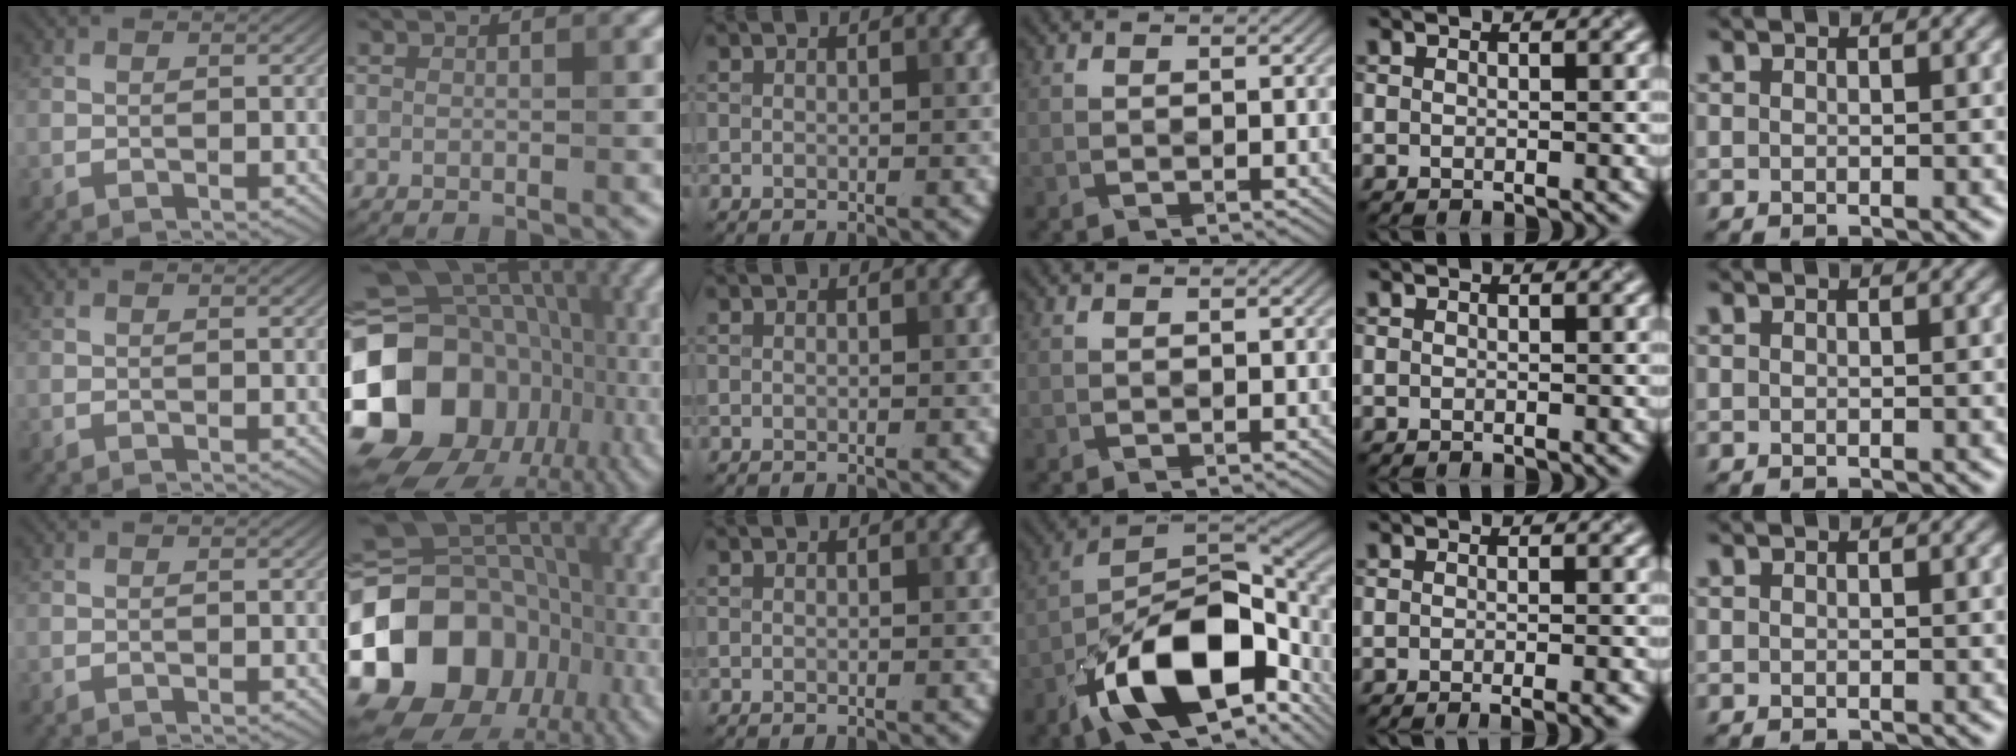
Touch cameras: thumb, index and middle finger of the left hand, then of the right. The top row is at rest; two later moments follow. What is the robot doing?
{"motion": "fold", "object": "aluminum foil"}